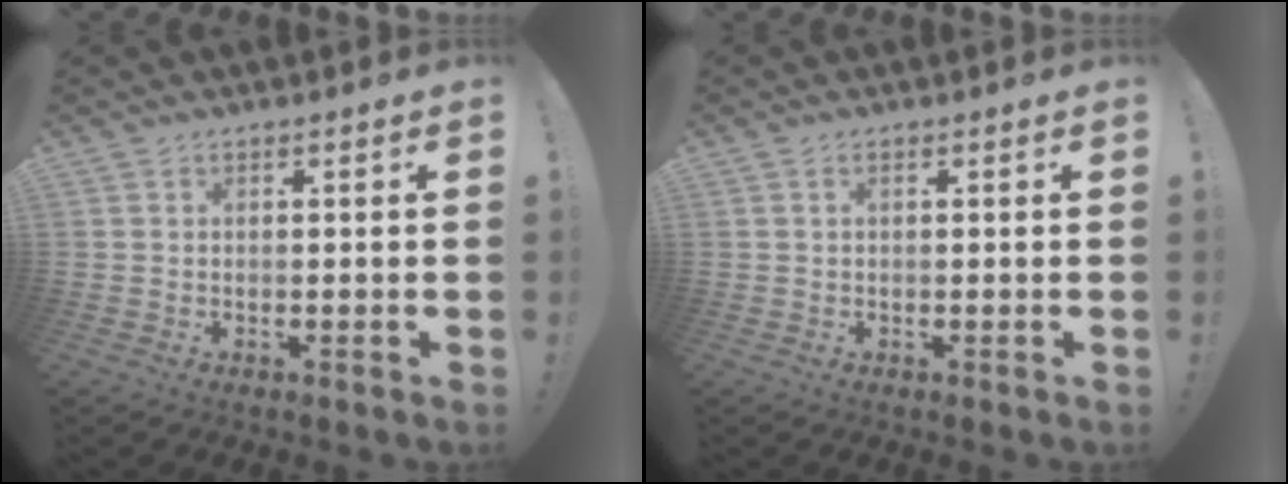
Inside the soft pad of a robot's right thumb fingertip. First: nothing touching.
{"total": 0.7, "force": [0.2, 0.4, 0.6], "torque": [-0.013, 0.002, 0.004]}